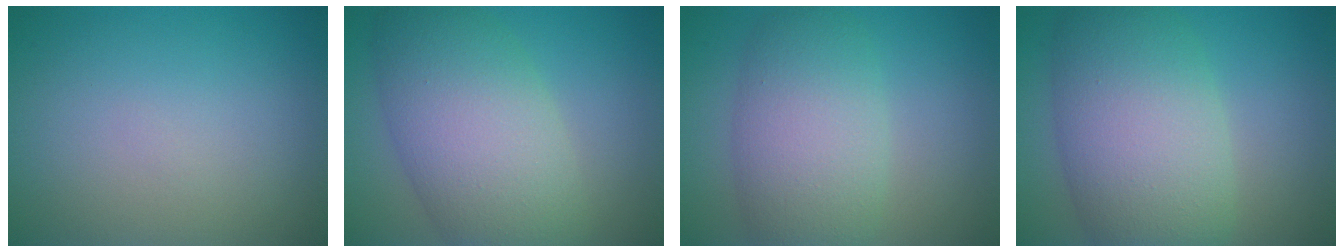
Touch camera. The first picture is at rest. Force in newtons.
{"total": 9.5, "press": 9.4, "slide": 0.6}
{"total": 6.8, "press": 6.8, "slide": 0.5}
{"total": 10.0, "press": 10.0, "slide": 0.5}